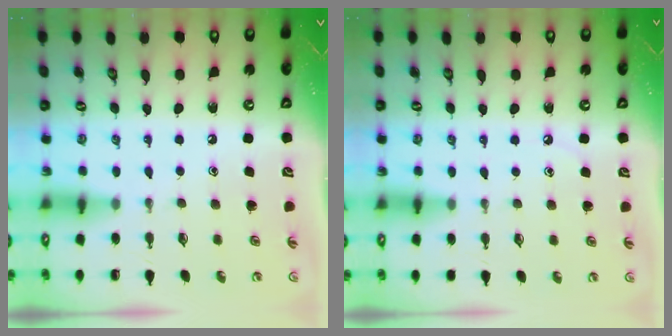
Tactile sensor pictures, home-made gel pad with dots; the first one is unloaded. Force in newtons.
{"total": 3.8, "press": 3.7, "slide": 0.5}